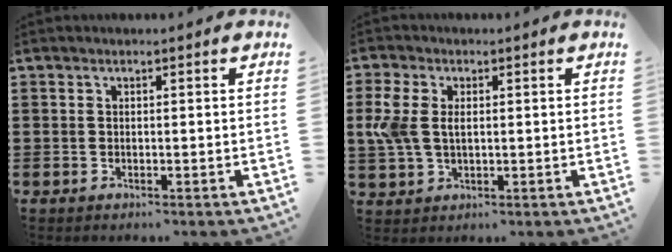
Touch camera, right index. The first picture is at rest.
{"total": 5.1, "force": [0.8, 3.2, 3.9], "torque": [-0.113, -0.001, 0.004]}